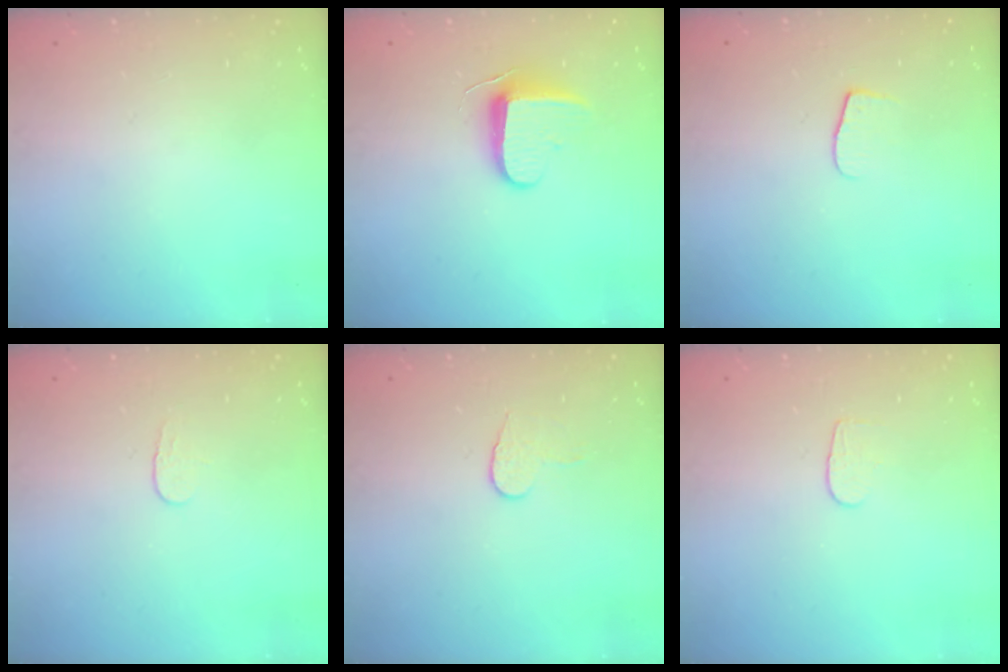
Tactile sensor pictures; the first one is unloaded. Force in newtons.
{"total": 9.3, "press": 9.2, "slide": 1.5}
{"total": 6.6, "press": 6.6, "slide": 0.5}
{"total": 3.5, "press": 3.4, "slide": 0.4}
{"total": 6.0, "press": 6.0, "slide": 0.5}
{"total": 4.3, "press": 4.3, "slide": 0.5}